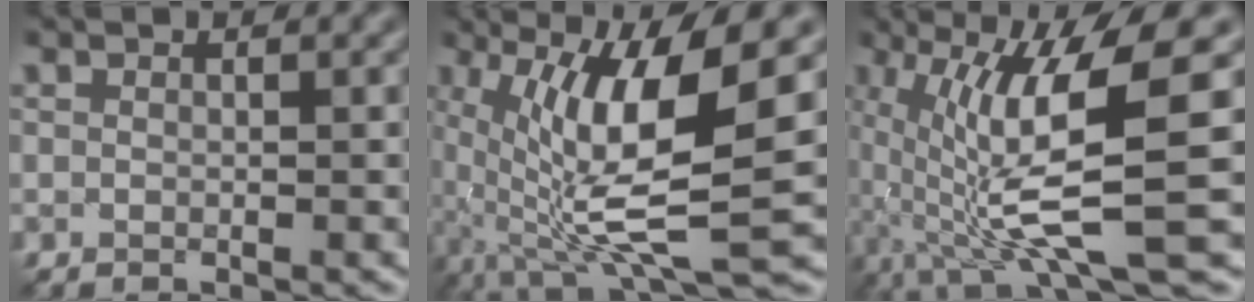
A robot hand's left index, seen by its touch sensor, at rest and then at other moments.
{"total": 11.1, "force": [1.2, 2.8, 10.7], "torque": [-0.197, -0.017, 0.029]}
{"total": 11.3, "force": [0.0, 2.6, 11.0], "torque": [-0.198, -0.017, 0.005]}